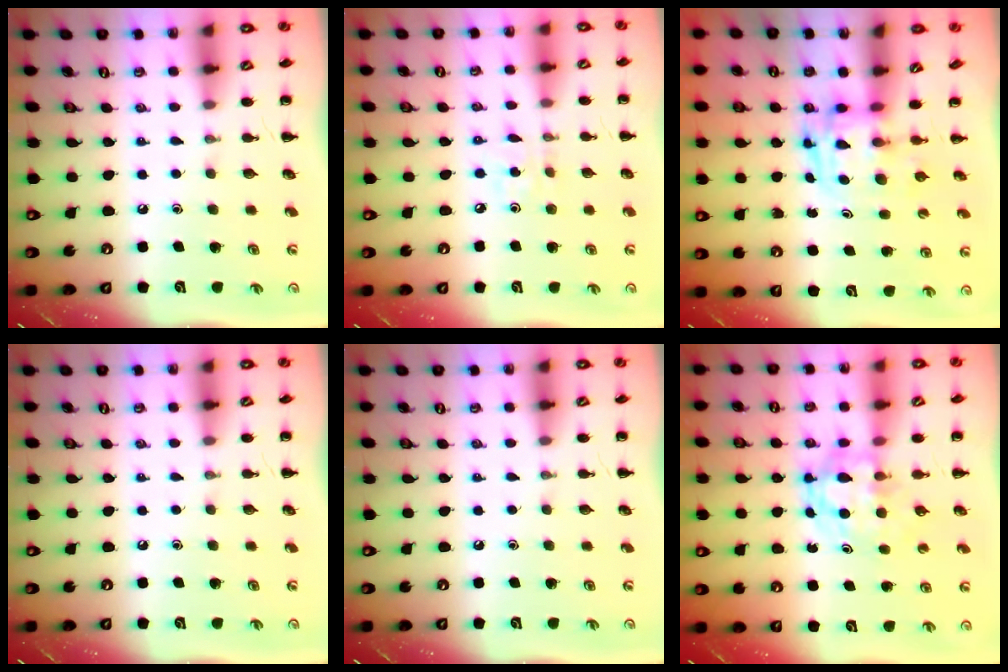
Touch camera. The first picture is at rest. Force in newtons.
{"total": 2.8, "press": 2.7, "slide": 0.9}
{"total": 3.1, "press": 3.1, "slide": 0.5}
{"total": 0.0}
{"total": 0.0}
{"total": 4.3, "press": 4.2, "slide": 0.9}